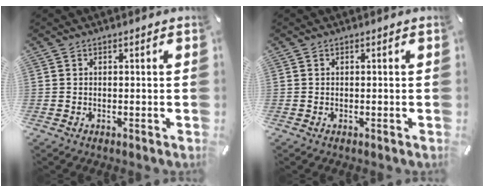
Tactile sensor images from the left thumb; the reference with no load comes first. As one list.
[{"total": 0.0}]